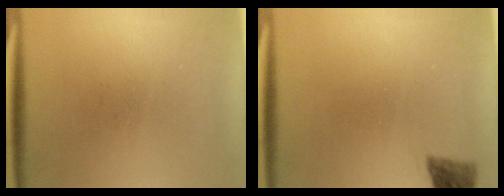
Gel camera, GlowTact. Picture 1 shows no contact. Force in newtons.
{"total": 2.8}